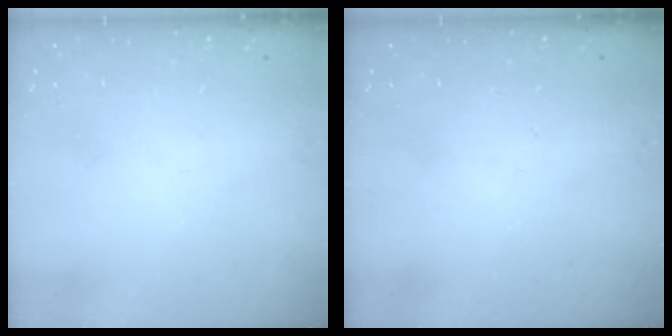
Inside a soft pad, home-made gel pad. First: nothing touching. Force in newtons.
{"total": 0.0}